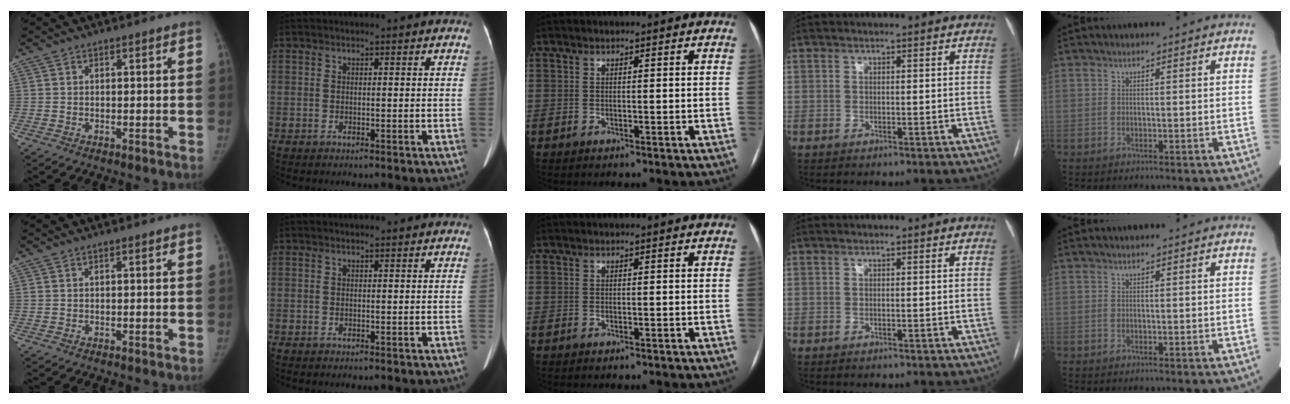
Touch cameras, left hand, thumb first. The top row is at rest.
{}